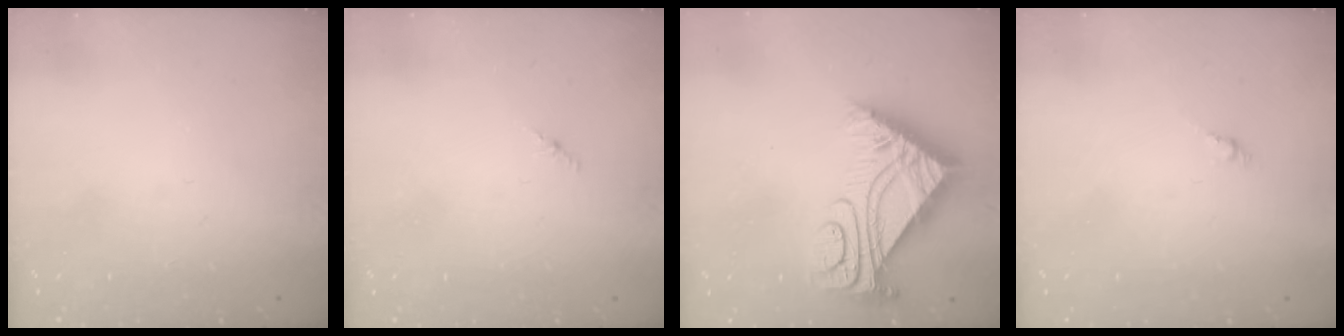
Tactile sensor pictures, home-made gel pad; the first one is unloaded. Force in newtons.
{"total": 1.2, "press": 1.1, "slide": 0.6}
{"total": 11.1, "press": 11.0, "slide": 1.0}
{"total": 1.6, "press": 1.5, "slide": 0.5}